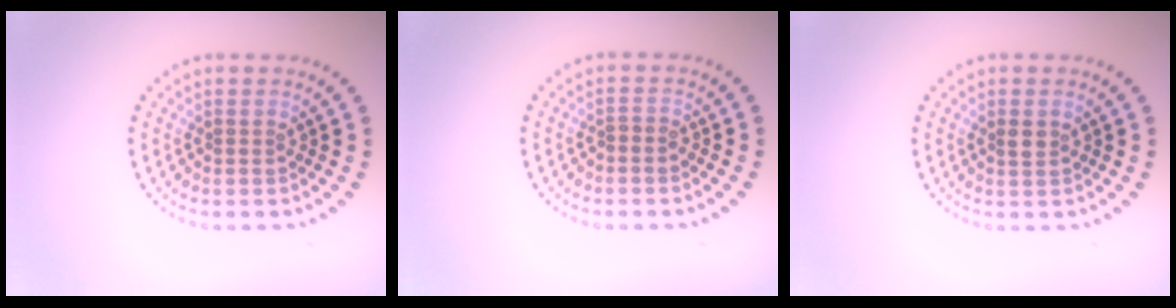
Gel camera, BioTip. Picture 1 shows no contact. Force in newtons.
{"total": 0.6, "press": 0.3, "slide": 0.6}
{"total": 1.1, "press": 1.0, "slide": 0.4}